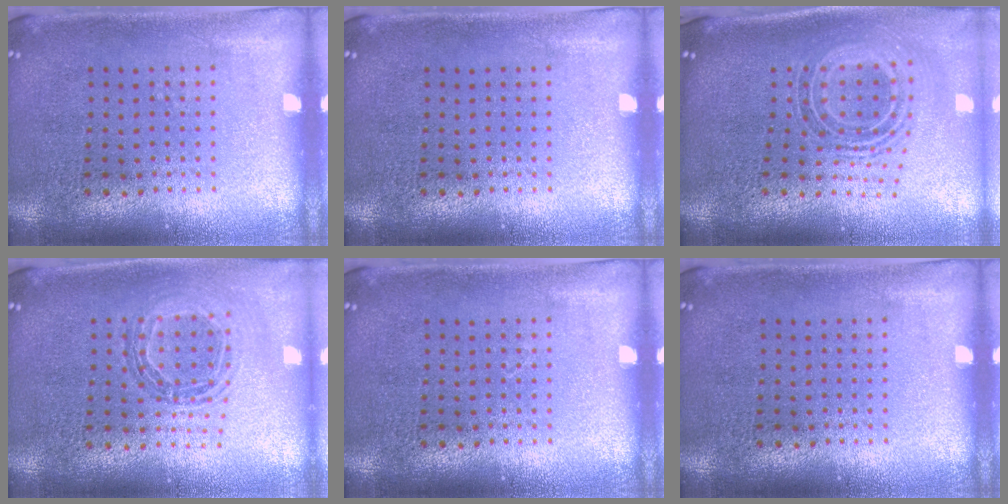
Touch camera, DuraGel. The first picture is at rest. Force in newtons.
{"total": 0.0}
{"total": 1.3, "press": 1.1, "slide": 0.8}
{"total": 0.8, "press": 0.8, "slide": 0.1}
{"total": 0.0}
{"total": 0.0}